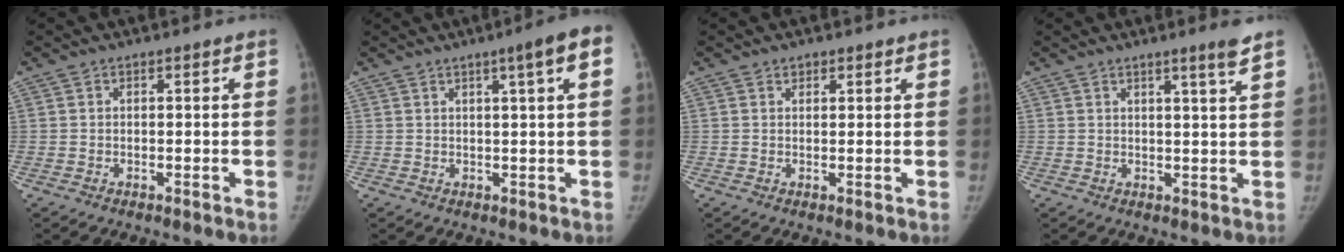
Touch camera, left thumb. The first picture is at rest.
{"total": 5.9, "force": [2.3, -0.2, 5.4], "torque": [-0.076, 0.001, 0.031]}
{"total": 1.3, "force": [1.0, 0.7, 0.4], "torque": [0.003, -0.006, 0.014]}
{"total": 3.9, "force": [2.7, -0.6, 2.7], "torque": [-0.040, -0.023, 0.042]}